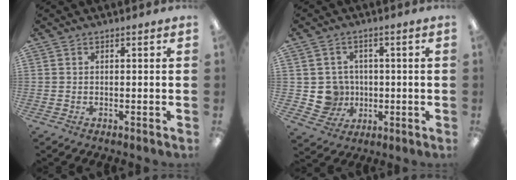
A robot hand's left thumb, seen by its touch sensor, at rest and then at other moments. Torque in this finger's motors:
{"motor_torque": [-0.09, 0.09, 0.03, -0.01, 0.00]}